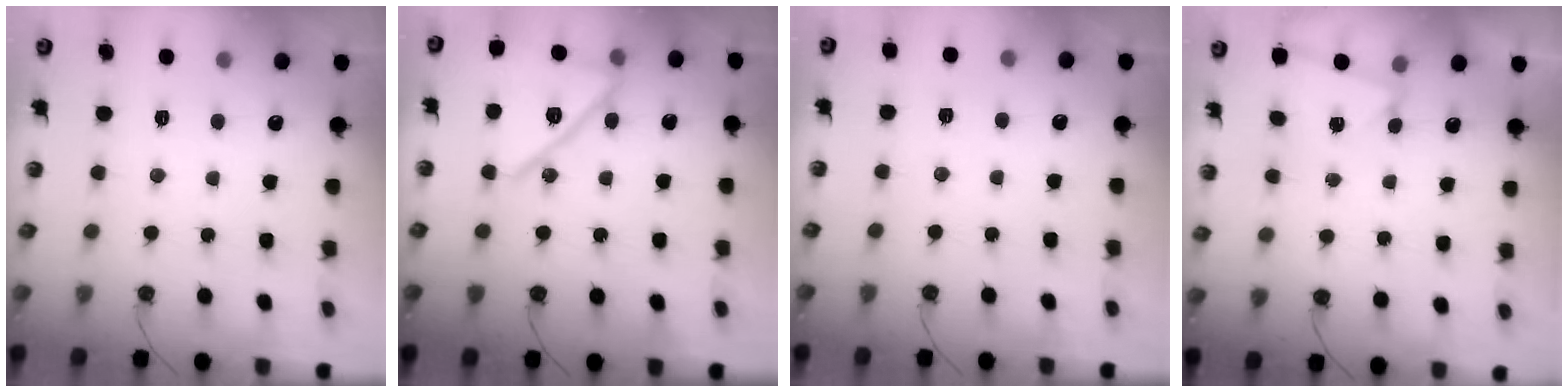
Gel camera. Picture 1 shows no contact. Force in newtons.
{"total": 16.3, "press": 16.3, "slide": 0.3}
{"total": 2.0, "press": 1.7, "slide": 0.9}
{"total": 2.5, "press": 2.4, "slide": 0.9}